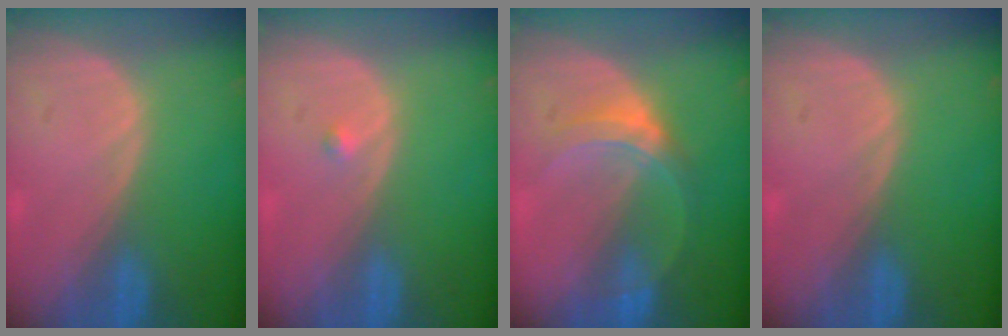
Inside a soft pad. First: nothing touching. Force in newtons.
{"total": 0.7, "press": 0.7, "slide": 0.1}
{"total": 5.1, "press": 4.9, "slide": 1.5}
{"total": 0.0}